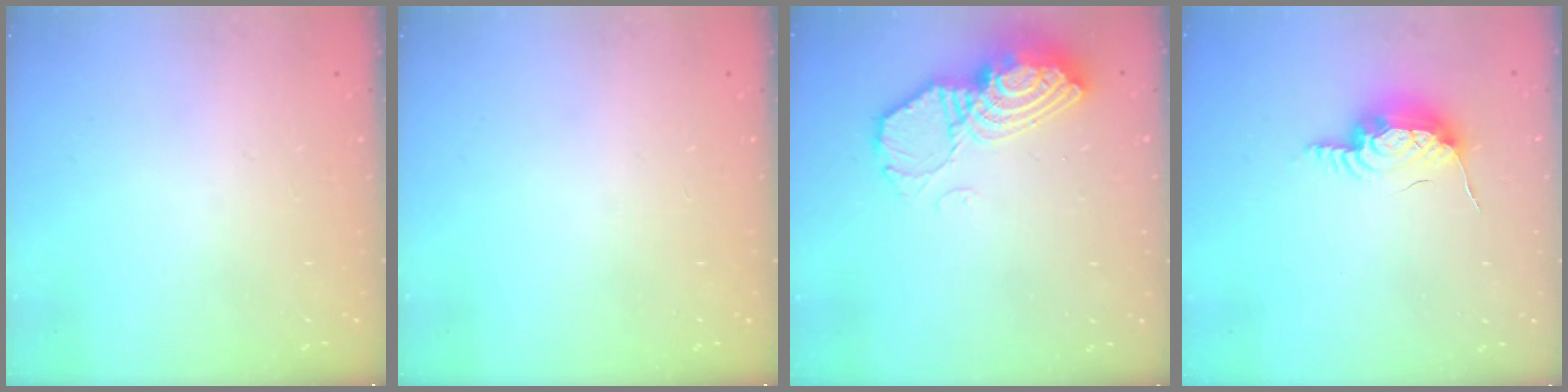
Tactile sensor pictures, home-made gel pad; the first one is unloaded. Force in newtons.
{"total": 0.0}
{"total": 12.0, "press": 11.9, "slide": 0.7}
{"total": 11.1, "press": 10.8, "slide": 2.5}